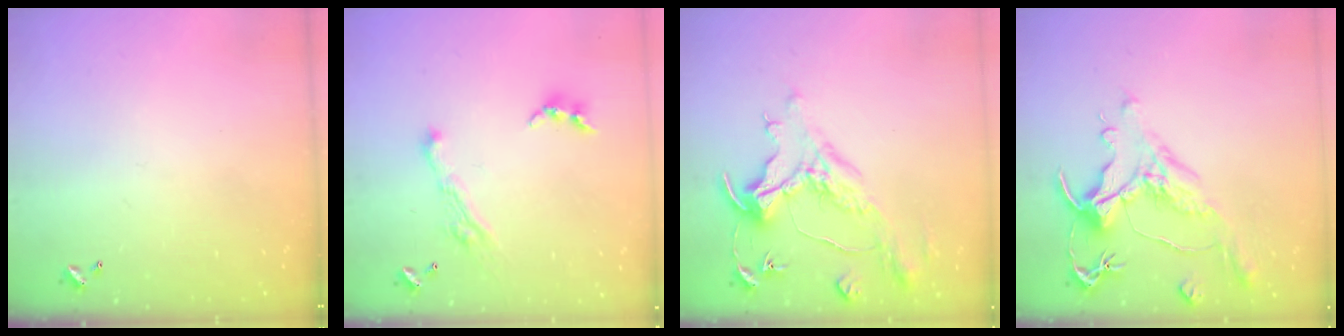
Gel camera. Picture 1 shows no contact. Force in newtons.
{"total": 5.0, "press": 5.0, "slide": 0.8}
{"total": 1.5, "press": 0.8, "slide": 1.2}
{"total": 1.7, "press": 0.9, "slide": 1.4}